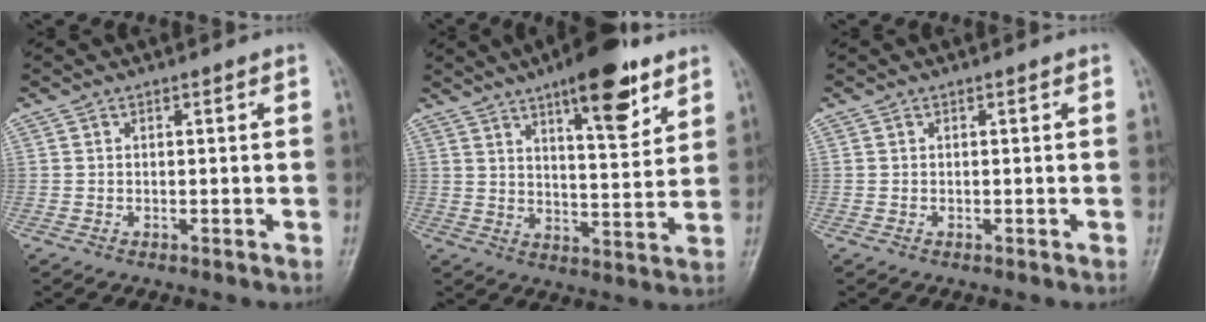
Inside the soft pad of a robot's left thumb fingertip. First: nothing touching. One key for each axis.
{"total": 13.8, "fx": 8.4, "fy": 4.3, "fz": 10.1, "tx": -0.120, "ty": -0.046, "tz": 0.123}
{"total": 0.0}